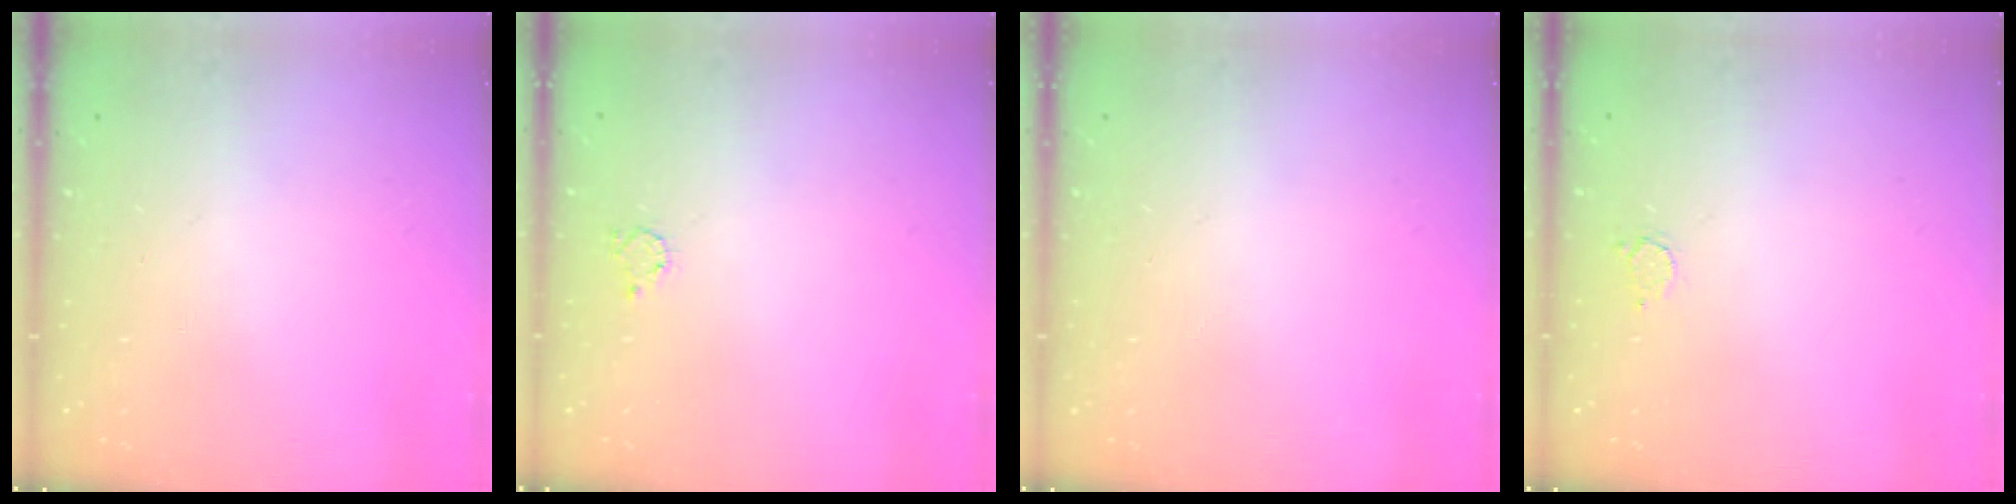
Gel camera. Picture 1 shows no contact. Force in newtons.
{"total": 2.4, "press": 2.4, "slide": 0.4}
{"total": 0.0}
{"total": 2.2, "press": 2.2, "slide": 0.2}